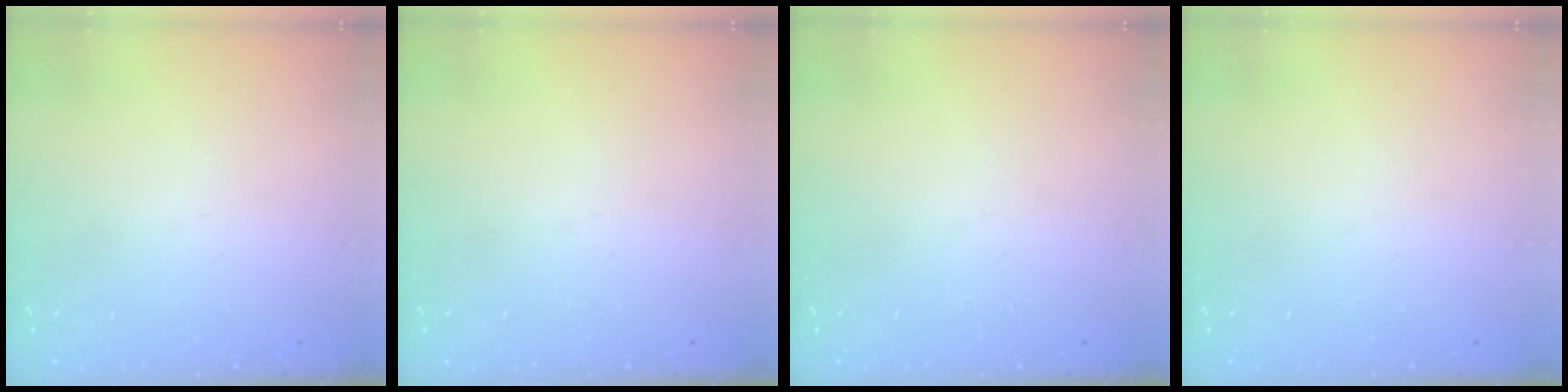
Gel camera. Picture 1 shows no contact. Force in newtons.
{"total": 0.0}
{"total": 0.0}
{"total": 0.0}